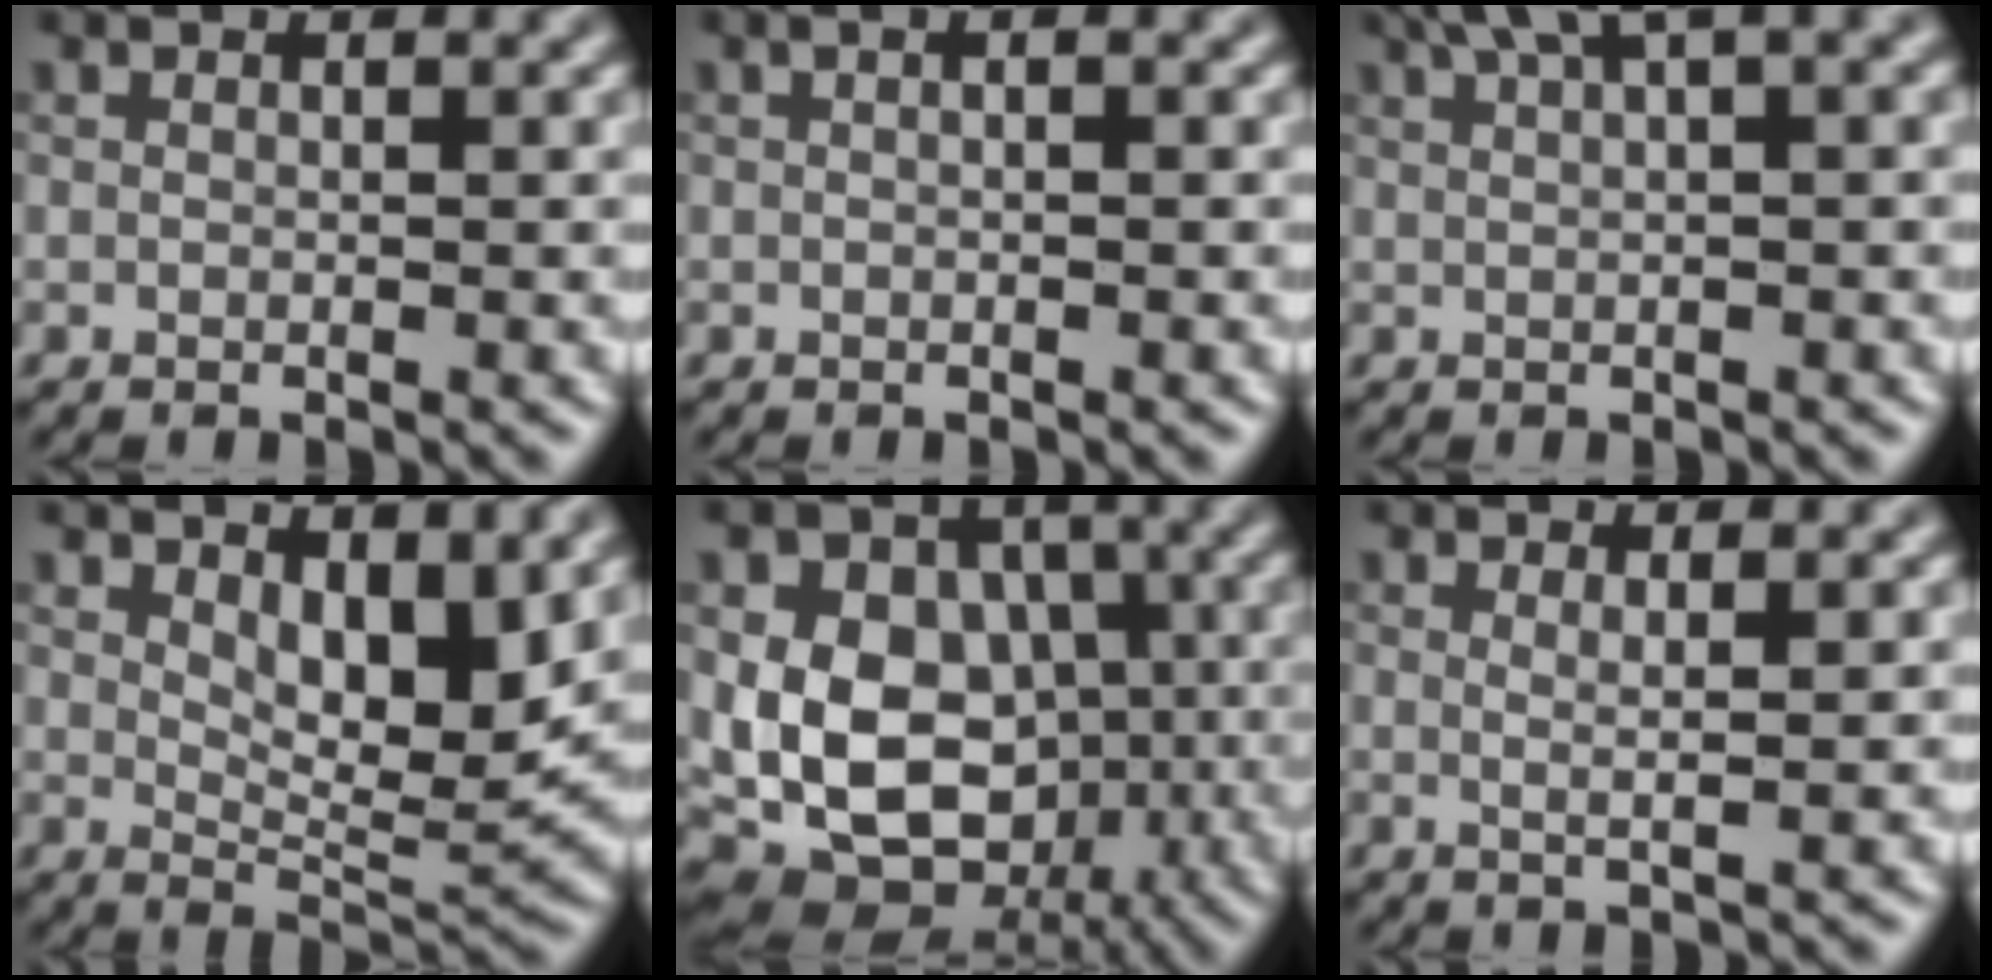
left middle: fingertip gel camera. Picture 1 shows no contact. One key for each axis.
{"total": 1.0, "fx": 0.3, "fy": 0.2, "fz": 0.9, "tx": -0.017, "ty": -0.001, "tz": 0.002}
{"total": 4.8, "fx": 3.1, "fy": 0.8, "fz": 3.6, "tx": -0.055, "ty": 0.022, "tz": 0.053}
{"total": 5.7, "fx": 2.3, "fy": 2.5, "fz": 4.5, "tx": -0.071, "ty": -0.014, "tz": 0.041}
{"total": 12.4, "fx": -1.4, "fy": 9.7, "fz": 7.7, "tx": -0.107, "ty": 0.007, "tz": -0.045}
{"total": 1.5, "fx": 0.6, "fy": 0.5, "fz": 1.3, "tx": -0.017, "ty": -0.002, "tz": 0.003}